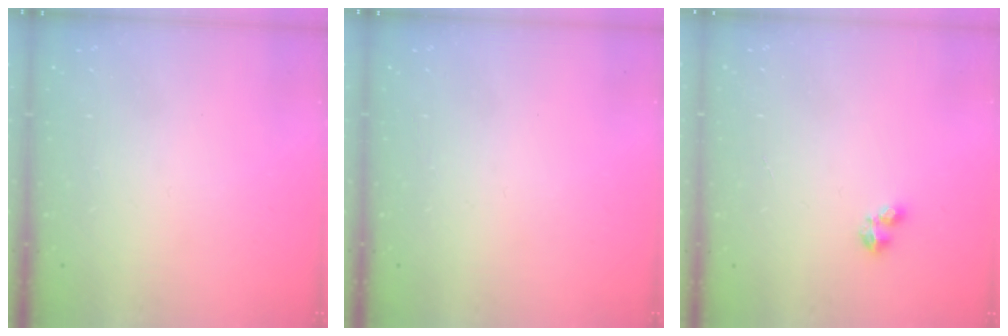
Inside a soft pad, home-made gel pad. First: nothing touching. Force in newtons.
{"total": 0.0}
{"total": 2.3, "press": 2.3, "slide": 0.4}